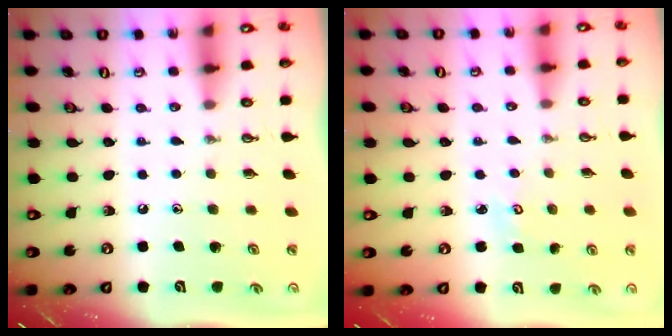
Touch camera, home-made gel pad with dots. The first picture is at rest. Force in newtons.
{"total": 2.1, "press": 2.1, "slide": 0.2}